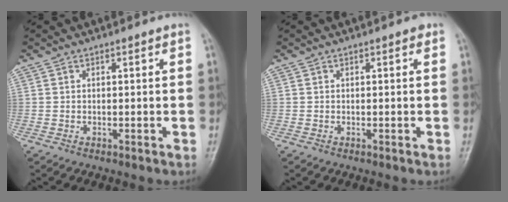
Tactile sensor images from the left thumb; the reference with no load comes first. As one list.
[{"total": 0.5, "force": [0.1, 0.4, 0.3], "torque": [0.005, 0.002, -0.003]}]